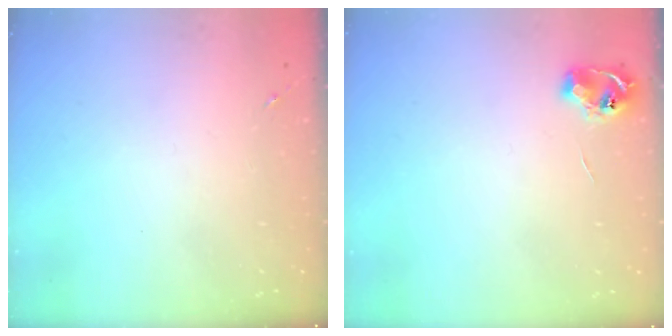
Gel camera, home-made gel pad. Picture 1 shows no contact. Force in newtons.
{"total": 6.0, "press": 6.0, "slide": 0.7}